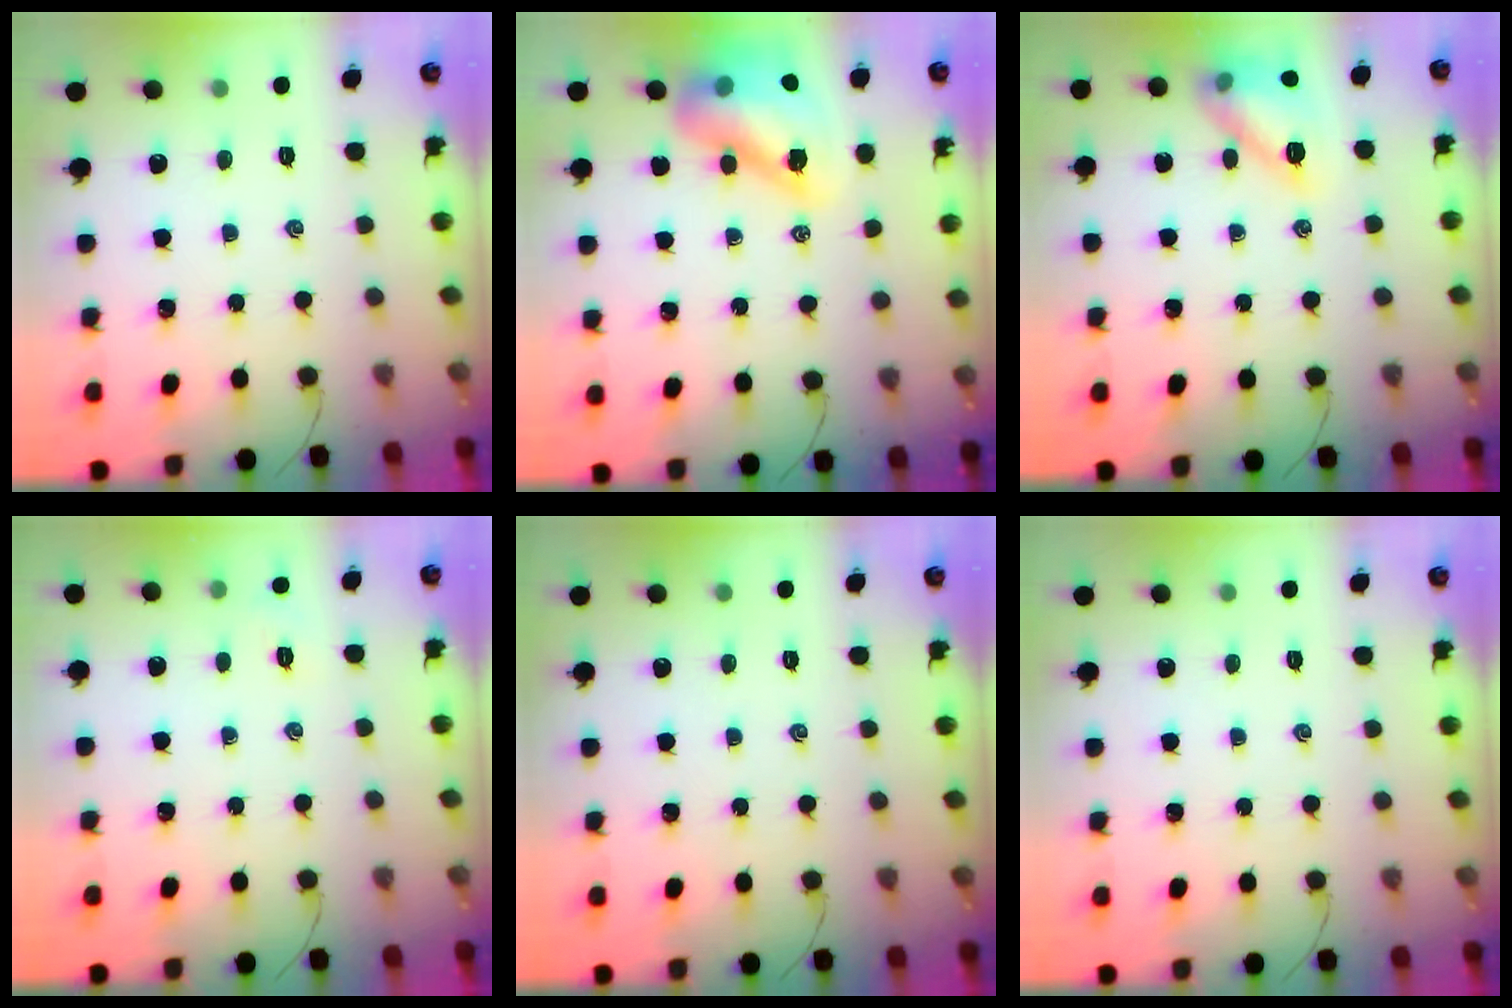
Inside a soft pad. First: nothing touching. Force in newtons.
{"total": 15.1, "press": 14.6, "slide": 4.0}
{"total": 13.0, "press": 13.0, "slide": 0.4}
{"total": 4.0, "press": 3.9, "slide": 1.2}
{"total": 0.0}
{"total": 0.0}